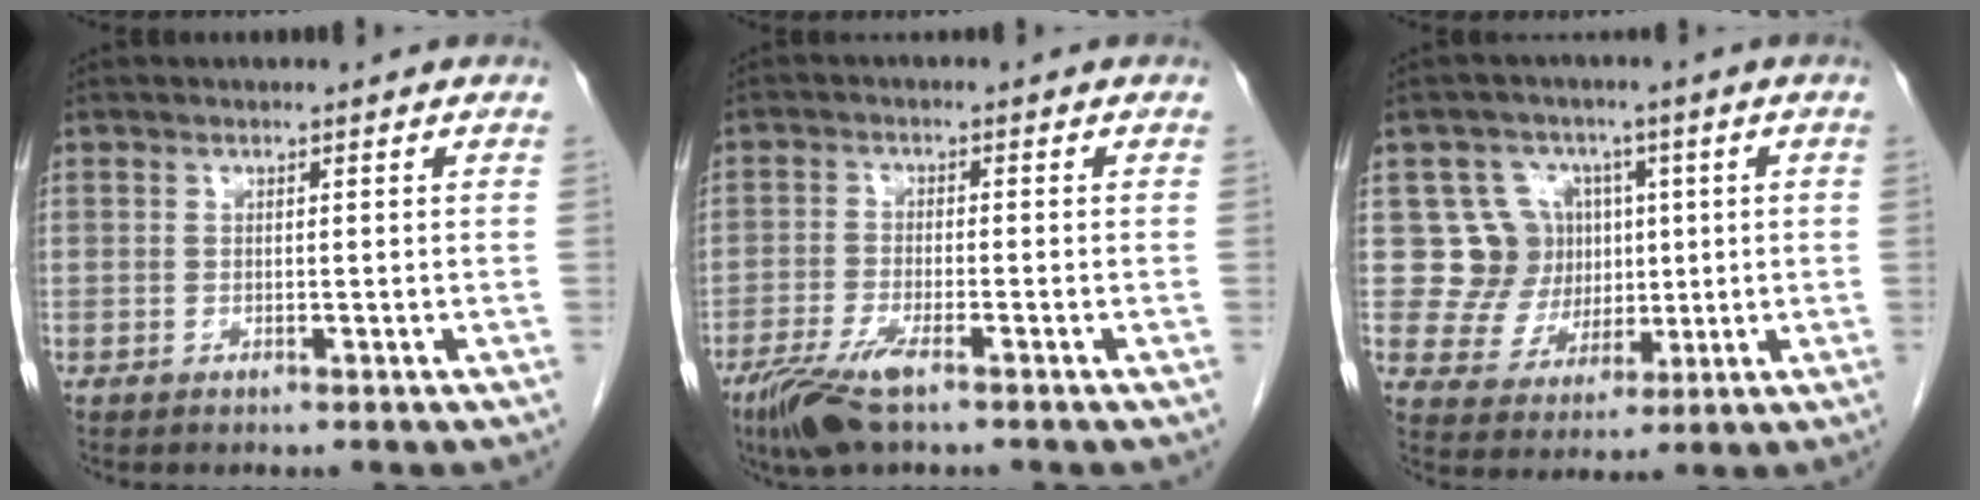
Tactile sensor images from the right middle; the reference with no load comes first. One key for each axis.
{"total": 6.6, "fx": -4.4, "fy": 1.1, "fz": 4.9, "tx": -0.100, "ty": -0.014, "tz": -0.080}
{"total": 8.8, "fx": 2.0, "fy": 8.5, "fz": 1.2, "tx": -0.012, "ty": 0.032, "tz": 0.045}